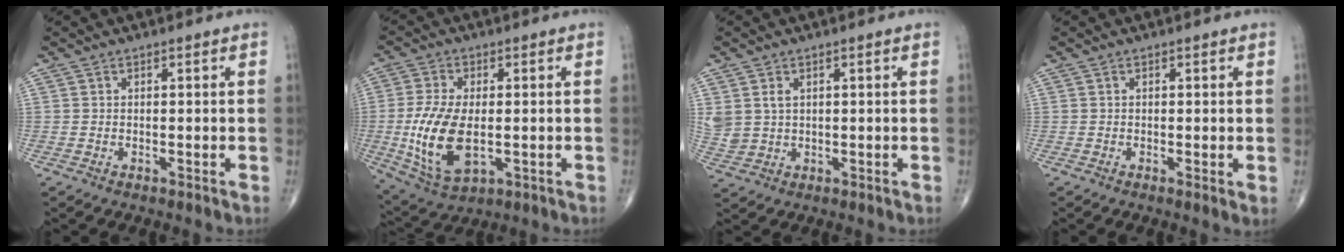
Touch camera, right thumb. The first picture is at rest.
{"total": 13.6, "force": [-1.7, 7.0, 11.6], "torque": [-0.237, -0.013, -0.021]}
{"total": 4.5, "force": [1.5, 3.3, 2.6], "torque": [-0.055, -0.001, 0.043]}
{"total": 1.1, "force": [0.0, 0.2, 1.1], "torque": [-0.017, -0.005, -0.003]}